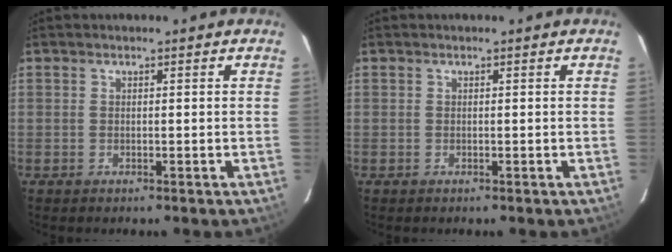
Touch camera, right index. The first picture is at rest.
{"total": 0.0}